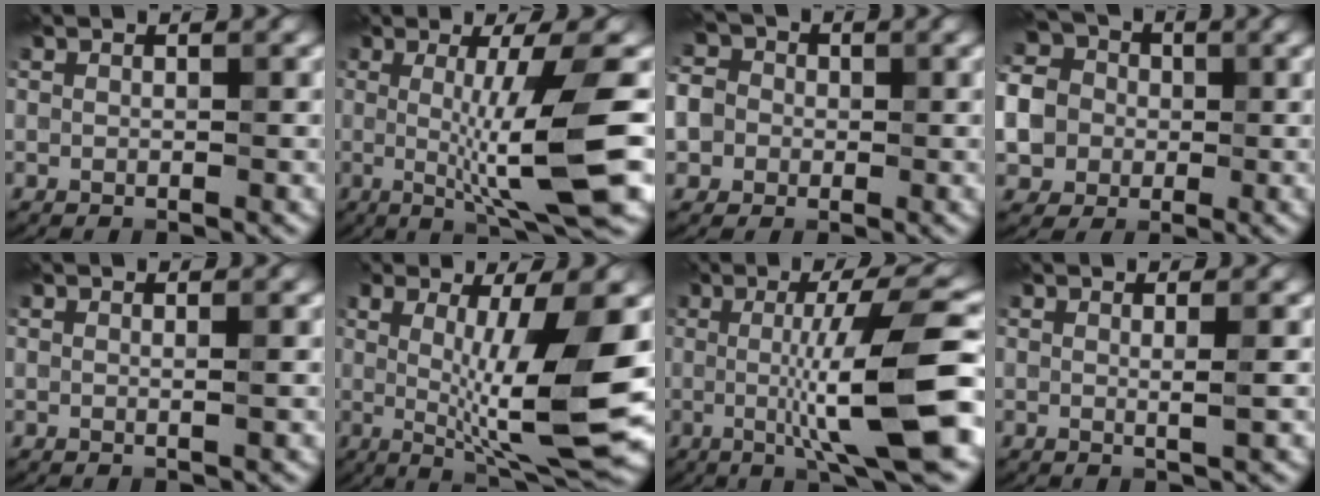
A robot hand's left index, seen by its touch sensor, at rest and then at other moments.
{"total": 9.4, "force": [-0.4, 1.3, 9.3], "torque": [-0.130, -0.013, 0.000]}
{"total": 7.6, "force": [-0.4, 6.9, 3.1], "torque": [-0.063, 0.029, -0.054]}
{"total": 10.1, "force": [-1.5, 8.9, 4.4], "torque": [-0.106, 0.005, -0.064]}
{"total": 0.7, "force": [0.1, 0.2, 0.7], "torque": [-0.004, 0.000, -0.003]}
{"total": 11.2, "force": [0.1, 2.3, 11.0], "torque": [-0.177, -0.009, 0.006]}
{"total": 10.4, "force": [-0.8, 1.9, 10.2], "torque": [-0.139, -0.009, -0.012]}
{"total": 1.3, "force": [0.2, 0.3, 1.3], "torque": [-0.016, -0.001, -0.003]}